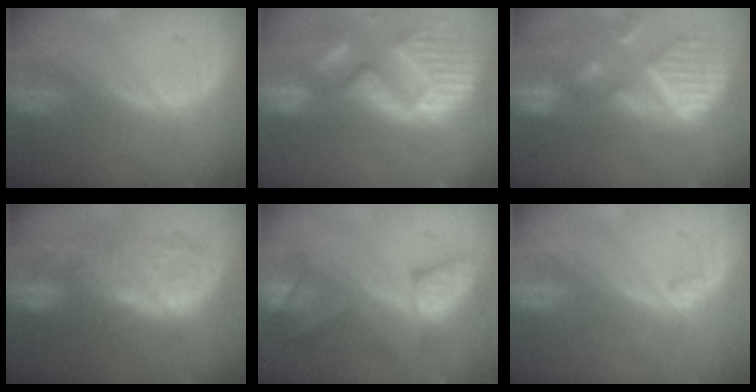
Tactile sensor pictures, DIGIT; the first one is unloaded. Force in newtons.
{"total": 15.1, "press": 12.6, "slide": 8.3}
{"total": 12.6, "press": 10.7, "slide": 6.8}
{"total": 9.6, "press": 9.6, "slide": 0.2}
{"total": 9.0, "press": 8.3, "slide": 3.6}
{"total": 1.3, "press": 1.1, "slide": 0.5}